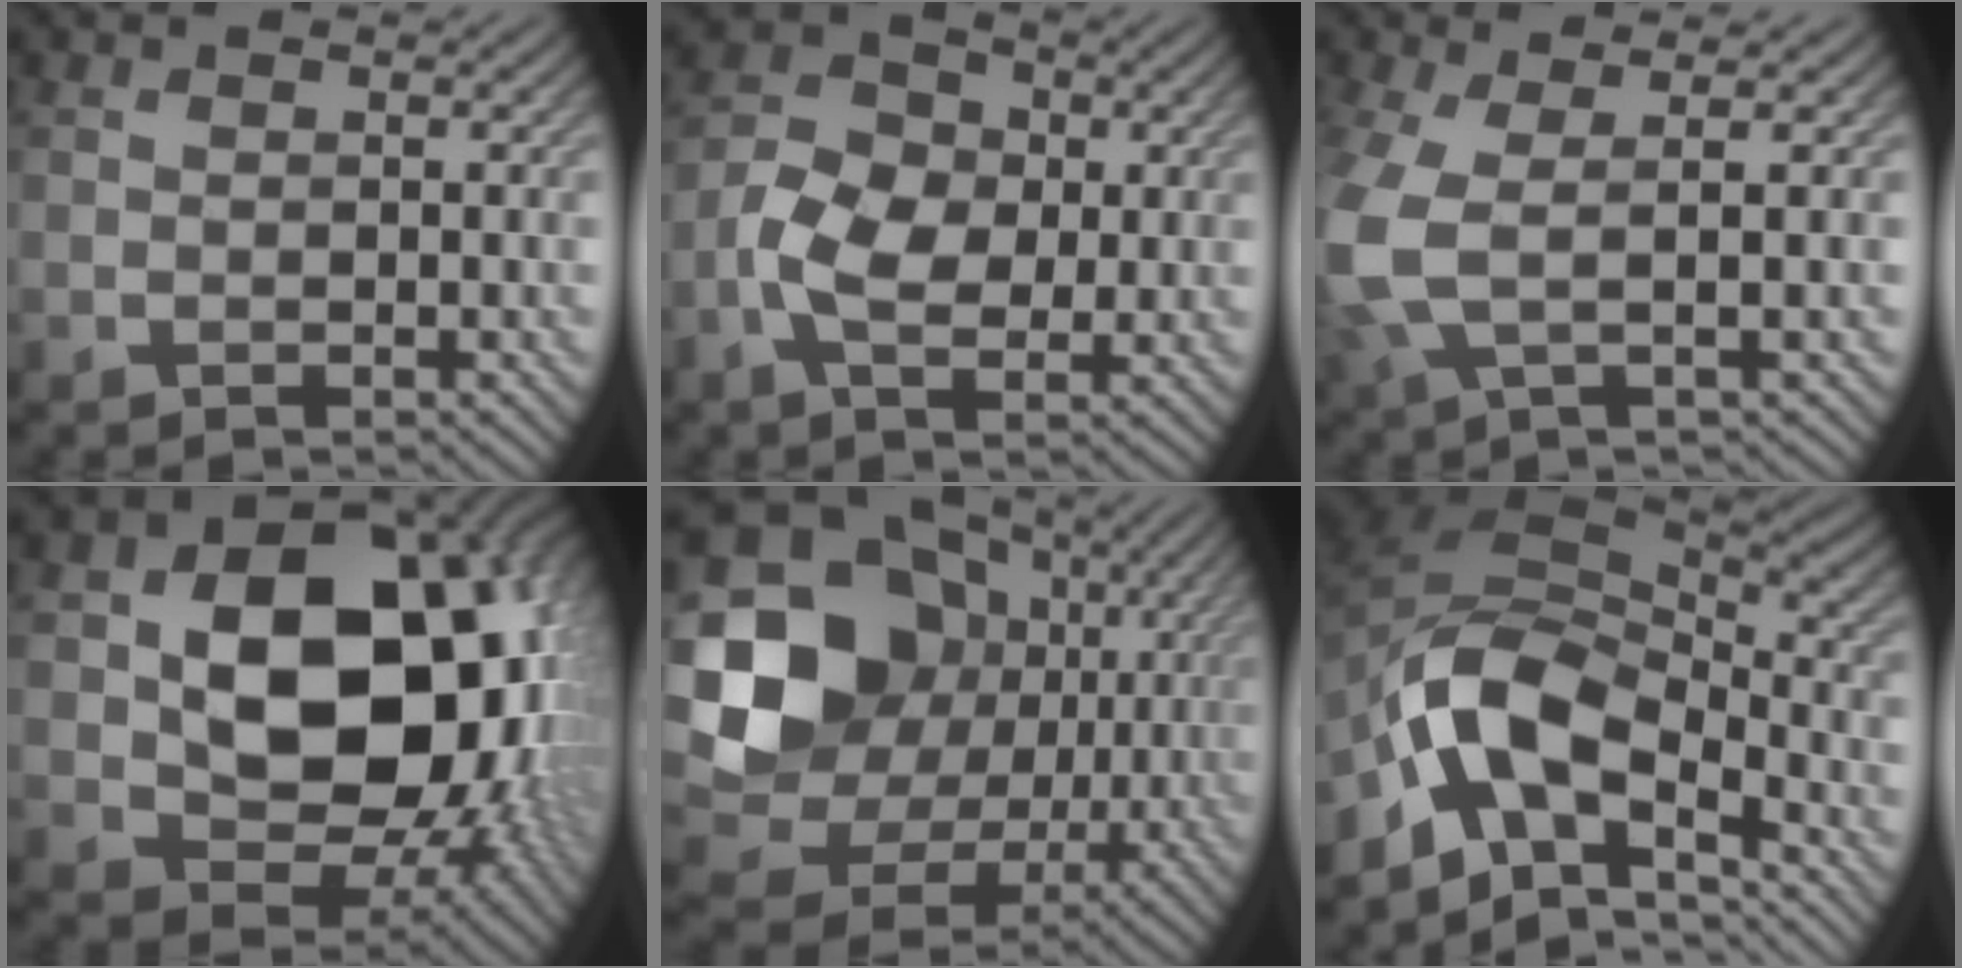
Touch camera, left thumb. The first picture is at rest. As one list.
[{"total": 6.8, "force": [-1.2, 4.6, 4.9], "torque": [-0.104, 0.009, -0.030]}, {"total": 6.4, "force": [0.2, 2.1, 6.1], "torque": [-0.147, 0.000, -0.003]}, {"total": 18.9, "force": [1.1, 13.8, 12.8], "torque": [-0.180, -0.032, 0.043]}, {"total": 20.2, "force": [2.0, 17.3, 10.3], "torque": [-0.234, -0.015, 0.052]}, {"total": 12.0, "force": [-5.6, 6.5, 8.4], "torque": [-0.169, -0.016, -0.118]}]